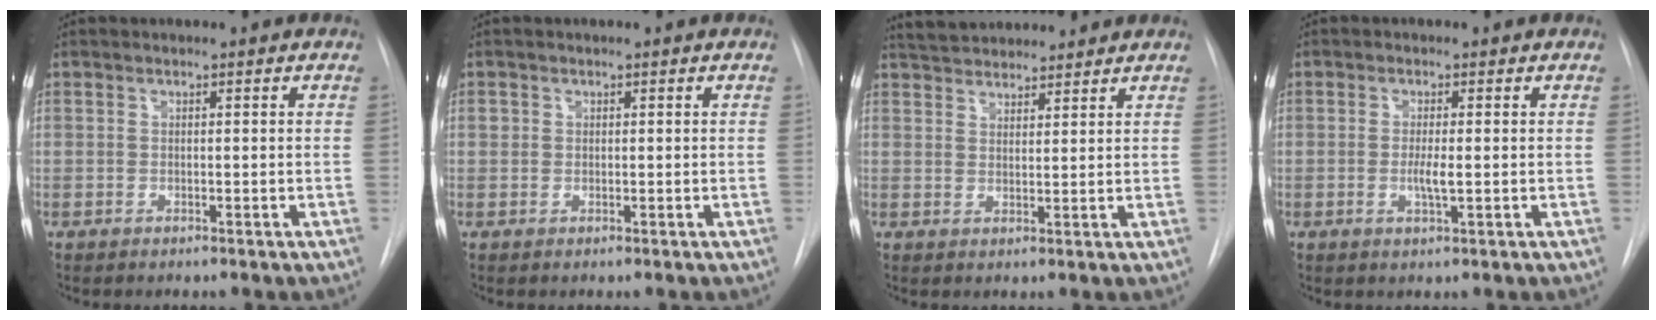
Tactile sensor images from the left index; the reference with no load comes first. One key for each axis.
{"total": 0.9, "fx": 0.3, "fy": 0.9, "fz": 0.1, "tx": 0.005, "ty": 0.008, "tz": 0.003}
{"total": 8.2, "fx": 7.7, "fy": 1.9, "fz": 2.0, "tx": -0.034, "ty": 0.024, "tz": 0.120}
{"total": 2.3, "fx": -0.5, "fy": 0.2, "fz": 2.2, "tx": -0.046, "ty": -0.010, "tz": -0.009}